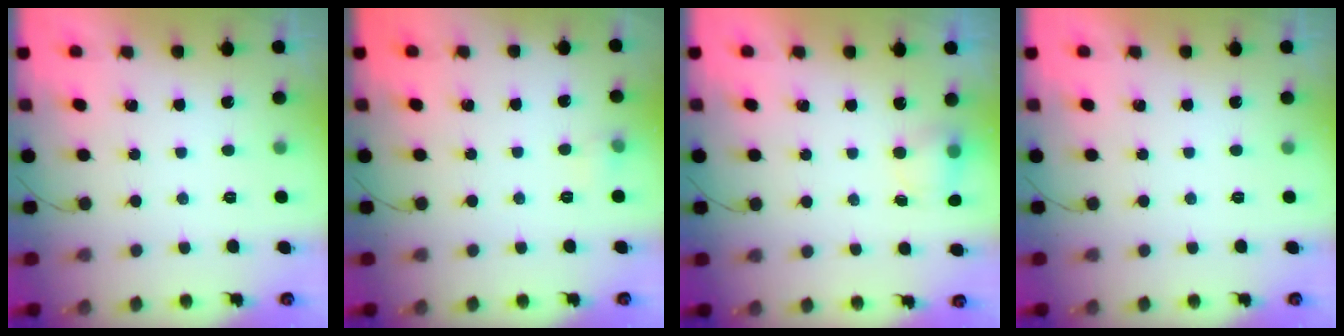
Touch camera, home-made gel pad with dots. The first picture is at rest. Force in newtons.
{"total": 4.1, "press": 4.0, "slide": 1.0}
{"total": 4.2, "press": 4.0, "slide": 1.0}
{"total": 0.0}